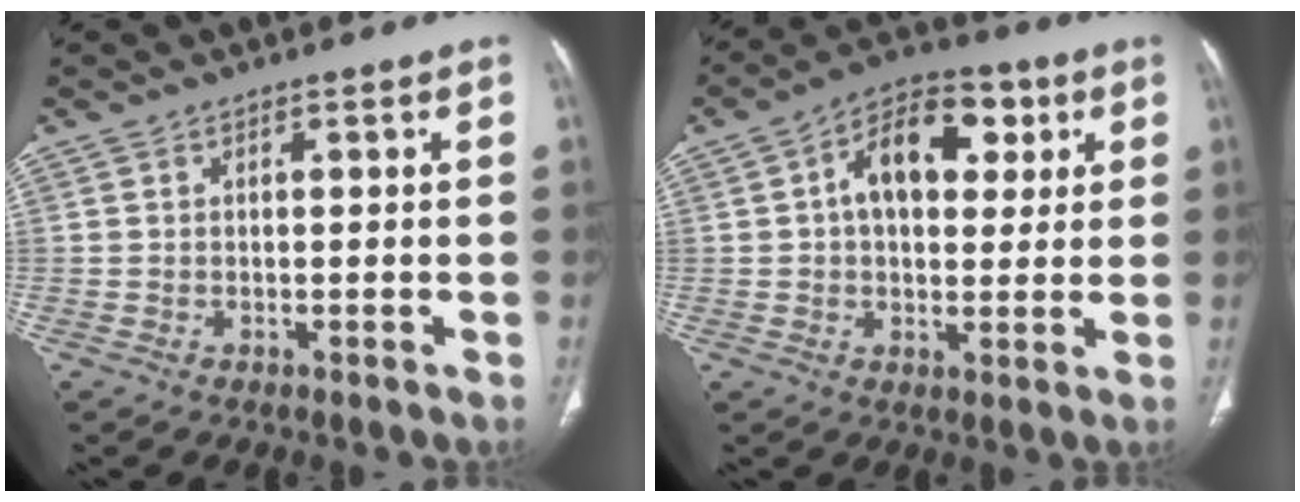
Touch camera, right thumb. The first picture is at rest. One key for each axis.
{"total": 13.6, "fx": 3.7, "fy": 8.4, "fz": 10.1, "tx": -0.122, "ty": 0.016, "tz": 0.050}